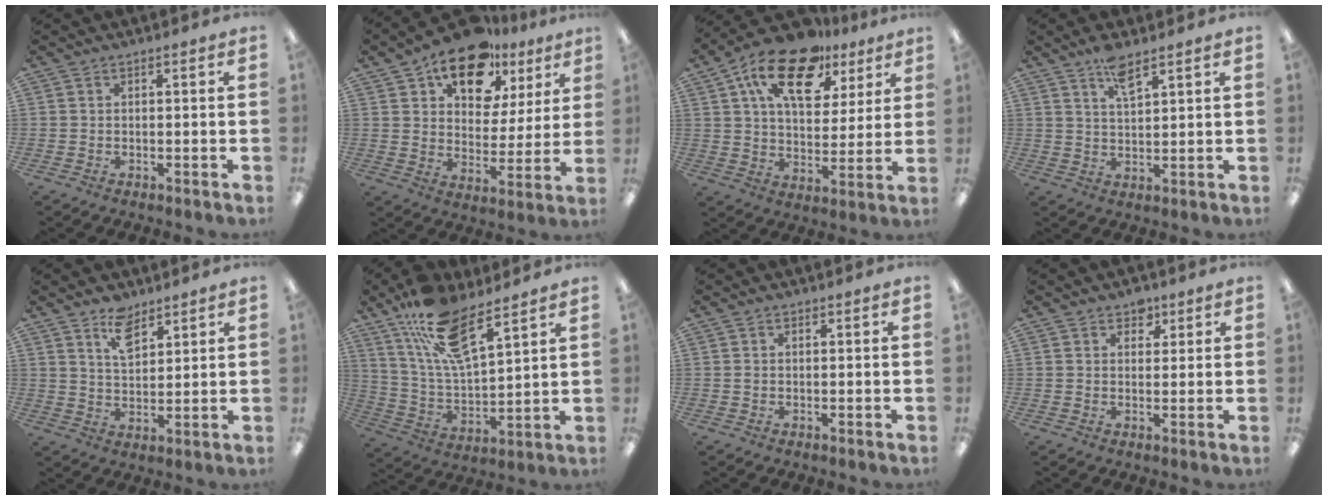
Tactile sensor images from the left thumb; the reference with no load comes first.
{"total": 15.5, "force": [10.9, 8.6, 7.0], "torque": [-0.109, -0.062, 0.193]}
{"total": 18.3, "force": [10.8, 9.6, 11.1], "torque": [-0.188, -0.043, 0.189]}
{"total": 5.2, "force": [3.9, 1.3, 3.2], "torque": [-0.059, -0.015, 0.065]}
{"total": 7.0, "force": [5.0, 3.6, 3.3], "torque": [-0.046, -0.022, 0.088]}
{"total": 16.2, "force": [11.2, 5.4, 10.4], "torque": [-0.203, -0.046, 0.196]}
{"total": 0.5, "force": [0.1, 0.4, 0.3], "torque": [-0.006, 0.003, 0.000]}
{"total": 3.4, "force": [2.3, 2.3, 1.0], "torque": [-0.002, -0.006, 0.037]}